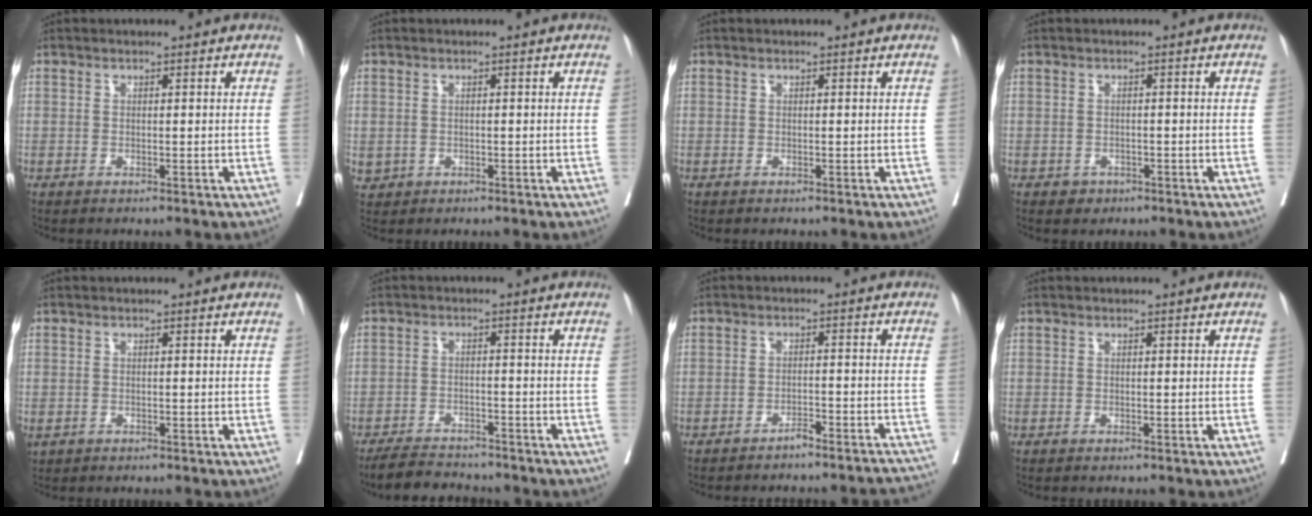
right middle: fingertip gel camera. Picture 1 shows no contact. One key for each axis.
{"total": 1.5, "fx": -0.1, "fy": 1.5, "fz": 0.4, "tx": -0.008, "ty": 0.002, "tz": 0.008}
{"total": 0.0}
{"total": 1.4, "fx": -0.8, "fy": 1.2, "fz": 0.2, "tx": -0.003, "ty": 0.004, "tz": -0.008}
{"total": 1.4, "fx": -0.5, "fy": 1.2, "fz": 0.5, "tx": -0.015, "ty": -0.001, "tz": -0.001}
{"total": 6.1, "fx": -5.7, "fy": 1.3, "fz": 1.5, "tx": -0.027, "ty": -0.016, "tz": -0.095}
{"total": 7.8, "fx": -7.6, "fy": 0.7, "fz": 1.7, "tx": 0.004, "ty": 0.011, "tz": -0.091}
{"total": 0.0}